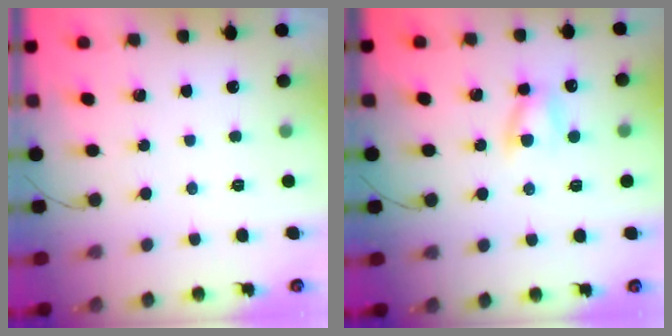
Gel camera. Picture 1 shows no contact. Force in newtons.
{"total": 5.9, "press": 5.7, "slide": 1.6}